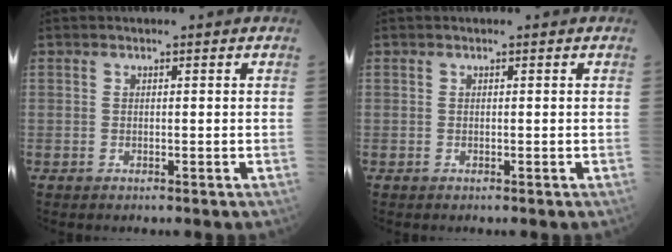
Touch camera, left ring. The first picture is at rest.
{"total": 0.0}